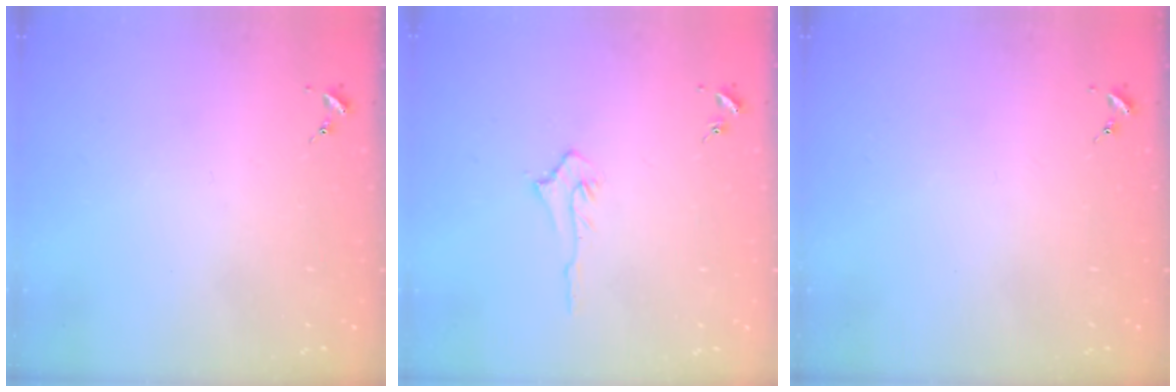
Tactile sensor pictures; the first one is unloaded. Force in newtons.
{"total": 4.1, "press": 4.0, "slide": 0.6}
{"total": 0.0}